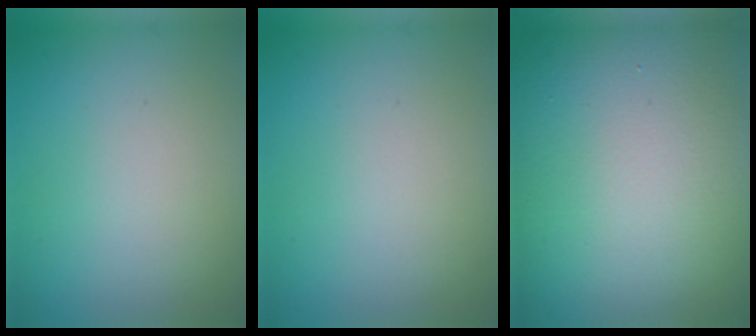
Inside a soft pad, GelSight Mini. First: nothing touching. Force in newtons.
{"total": 0.0}
{"total": 23.0, "press": 23.0, "slide": 1.3}